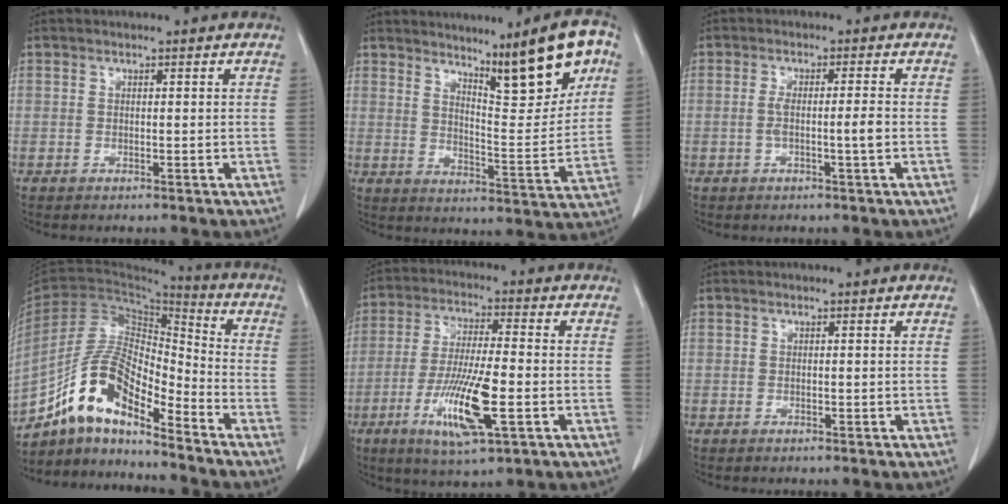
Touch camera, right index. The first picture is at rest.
{"total": 13.8, "force": [8.3, 1.6, 10.8], "torque": [-0.143, -0.005, 0.125]}
{"total": 3.3, "force": [-0.7, -0.1, 3.2], "torque": [-0.060, 0.006, -0.008]}
{"total": 12.7, "force": [-9.6, 3.5, 7.5], "torque": [-0.149, 0.028, -0.177]}
{"total": 12.2, "force": [-4.0, 1.7, 11.4], "torque": [-0.219, -0.017, -0.069]}
{"total": 0.0}